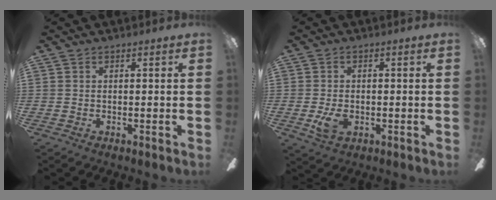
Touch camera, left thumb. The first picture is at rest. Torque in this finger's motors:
{"motor_torque": [0.01, 0.02, -0.34, 0.25, 0.11]}